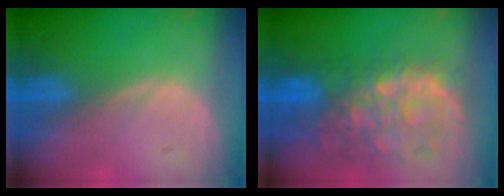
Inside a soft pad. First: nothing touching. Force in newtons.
{"total": 11.2, "press": 9.8, "slide": 5.5}